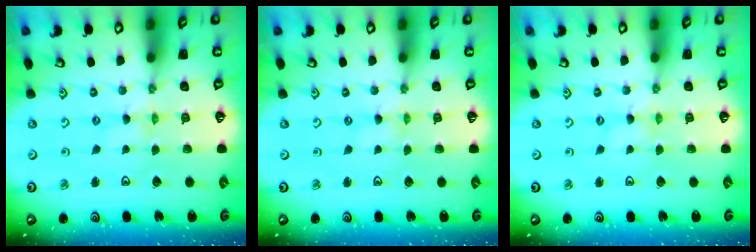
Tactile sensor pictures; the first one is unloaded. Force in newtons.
{"total": 0.0}
{"total": 0.6, "press": 0.6, "slide": 0.1}